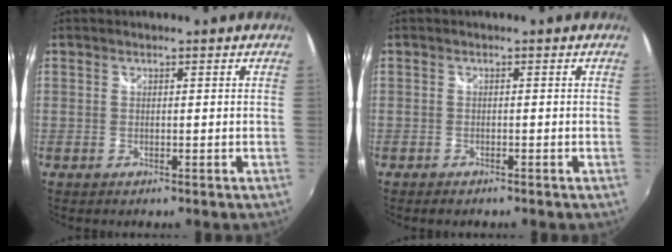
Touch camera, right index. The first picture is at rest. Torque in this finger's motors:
{"motor_torque": [0.46, 0.10, -0.01, 0.01]}